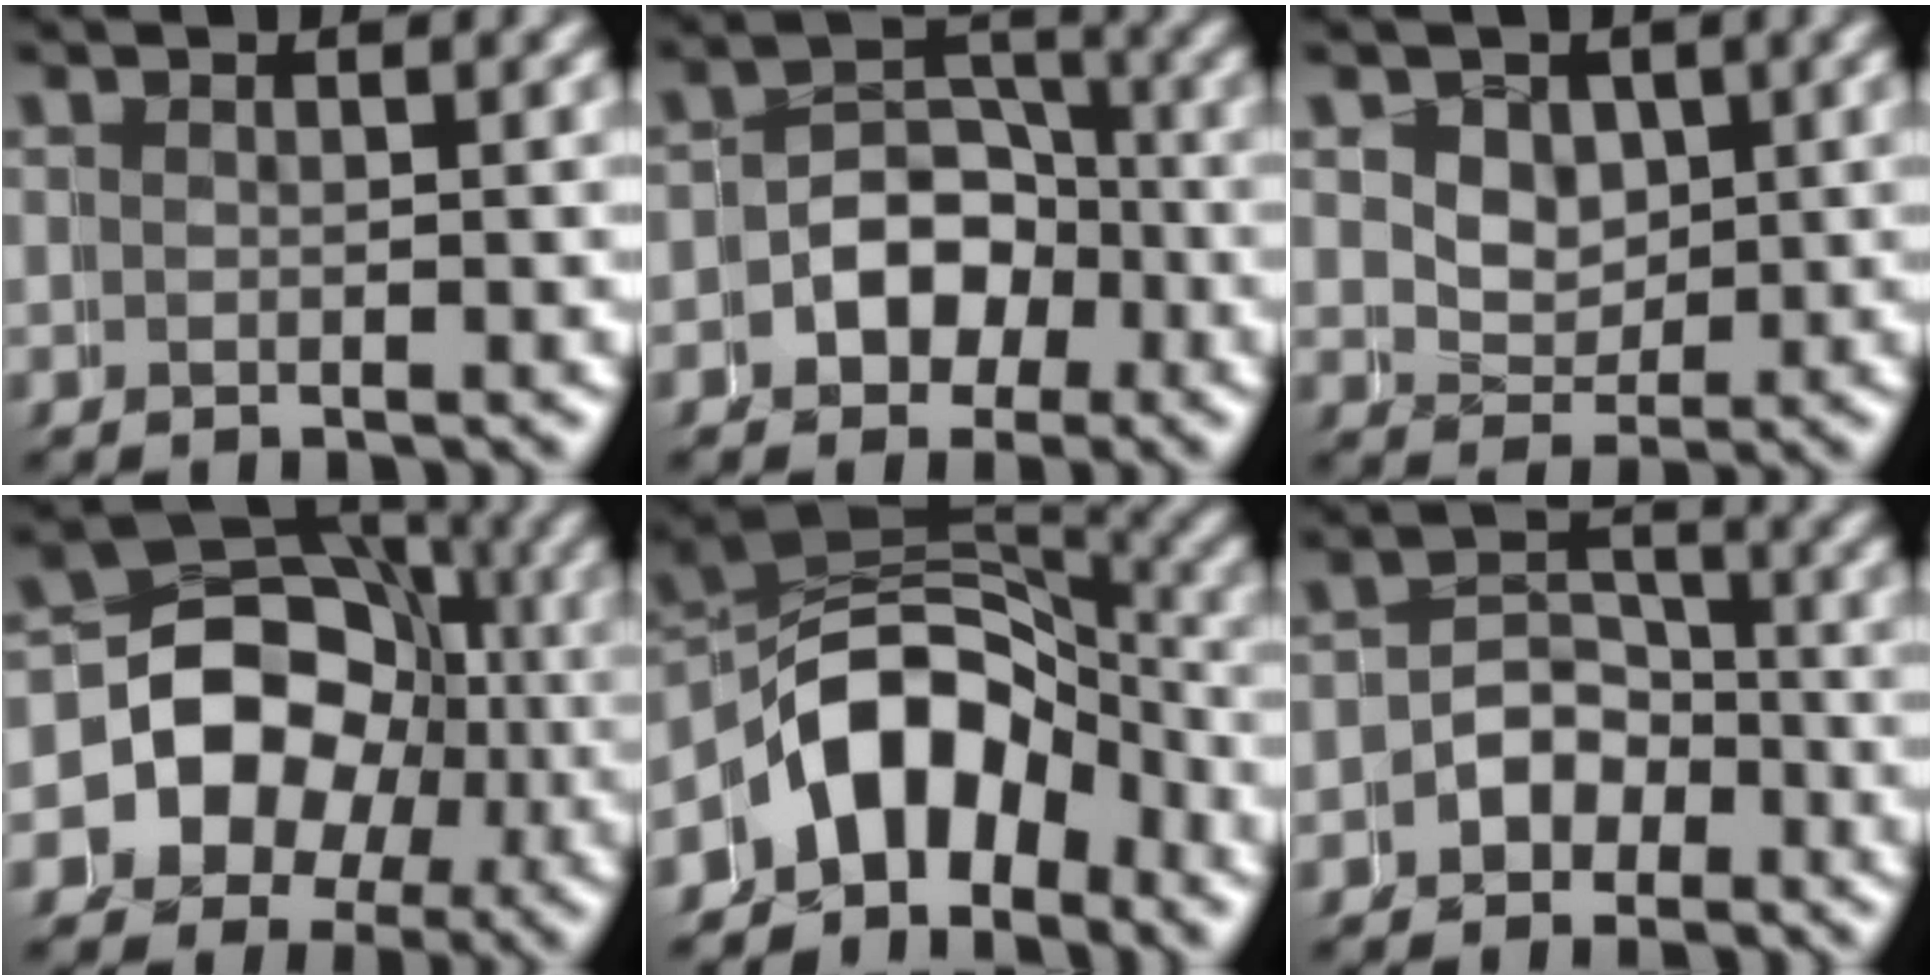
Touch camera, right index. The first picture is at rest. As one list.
[{"total": 4.0, "force": [-1.3, 3.7, 0.8], "torque": [-0.021, -0.010, -0.027]}, {"total": 2.2, "force": [1.3, 1.8, -0.3], "torque": [0.004, -0.016, 0.026]}, {"total": 12.6, "force": [-0.4, 11.4, 5.3], "torque": [-0.125, -0.024, -0.013]}, {"total": 9.9, "force": [-2.3, 8.0, 5.4], "torque": [-0.113, -0.023, -0.043]}, {"total": 3.2, "force": [-2.1, 2.3, -0.4], "torque": [0.007, -0.007, -0.045]}]